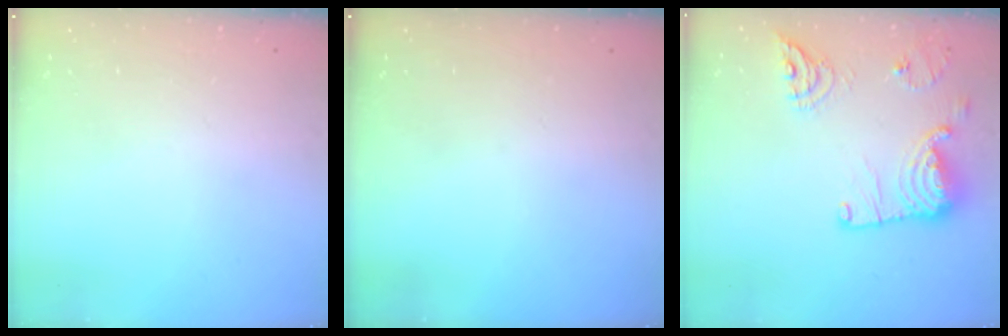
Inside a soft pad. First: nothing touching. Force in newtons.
{"total": 0.0}
{"total": 19.0, "press": 18.6, "slide": 4.0}